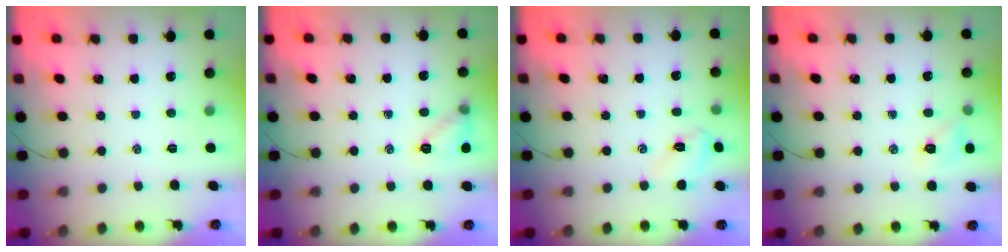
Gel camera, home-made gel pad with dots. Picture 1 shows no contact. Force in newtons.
{"total": 7.8, "press": 7.7, "slide": 1.1}
{"total": 4.8, "press": 4.6, "slide": 1.2}
{"total": 6.4, "press": 6.2, "slide": 1.5}